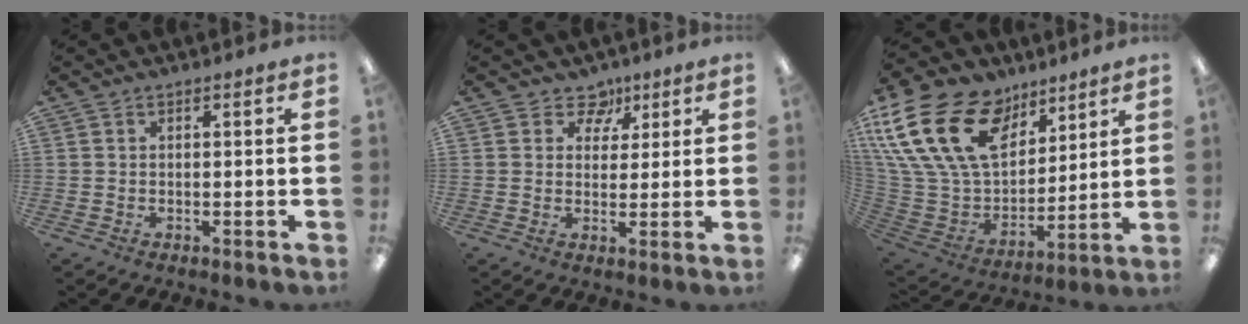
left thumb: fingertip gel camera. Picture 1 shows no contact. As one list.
[{"total": 6.4, "force": [3.5, 5.2, 1.4], "torque": [-0.008, -0.019, 0.061]}, {"total": 26.7, "force": [12.2, 18.1, 15.4], "torque": [-0.332, -0.045, 0.240]}]